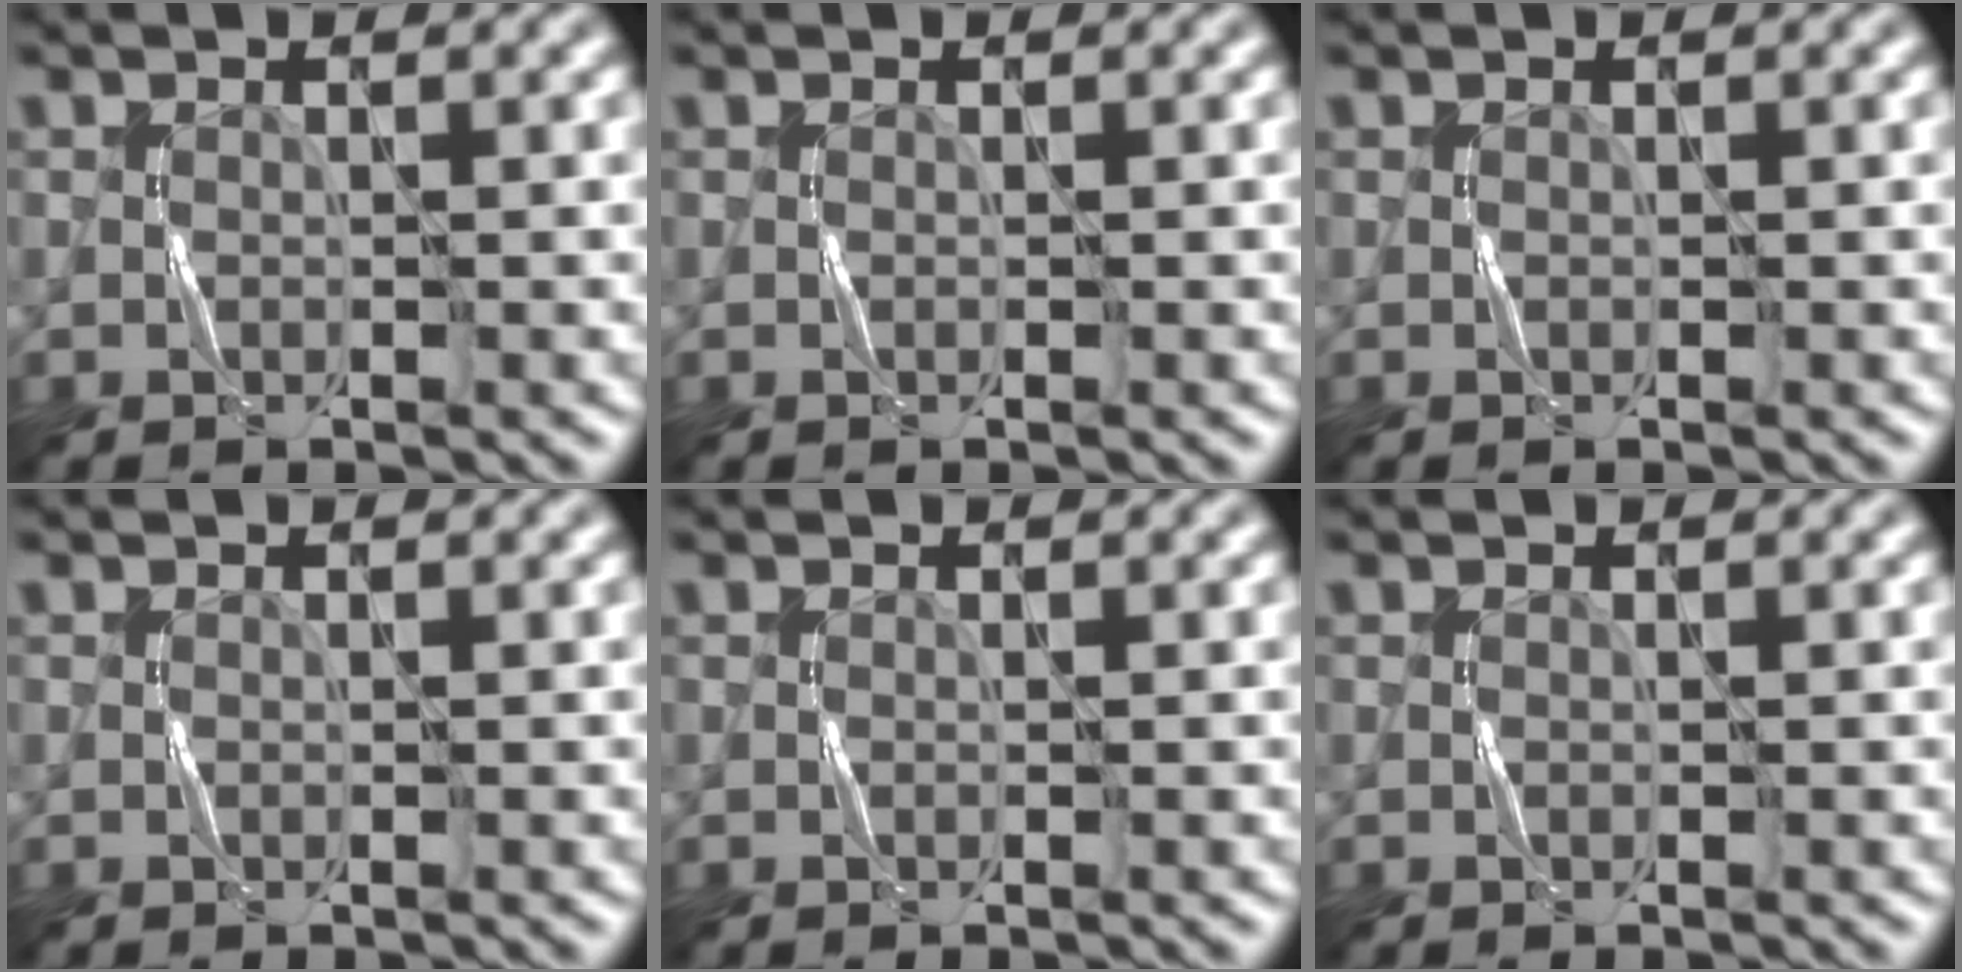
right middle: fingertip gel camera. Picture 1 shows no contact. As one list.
[{"total": 0.0}, {"total": 0.0}, {"total": 0.0}, {"total": 0.0}, {"total": 0.0}]